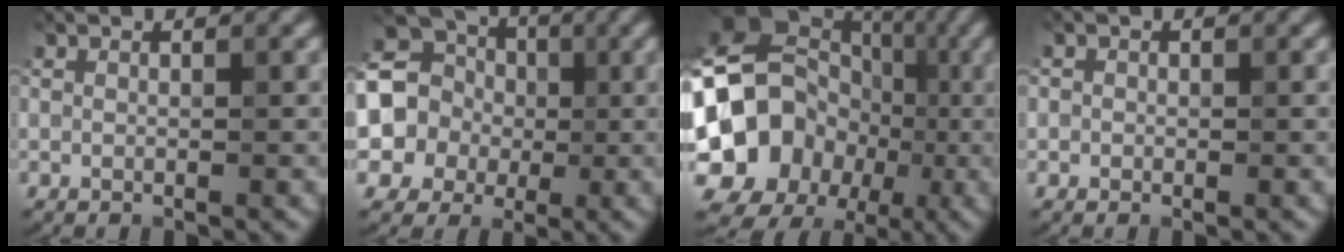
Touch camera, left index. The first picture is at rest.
{"total": 10.5, "force": [0.2, 9.6, 4.1], "torque": [-0.096, 0.022, -0.035]}
{"total": 14.9, "force": [-2.8, 13.0, 6.6], "torque": [-0.130, 0.014, -0.070]}
{"total": 0.8, "force": [0.1, 0.8, 0.1], "torque": [0.007, -0.004, -0.004]}